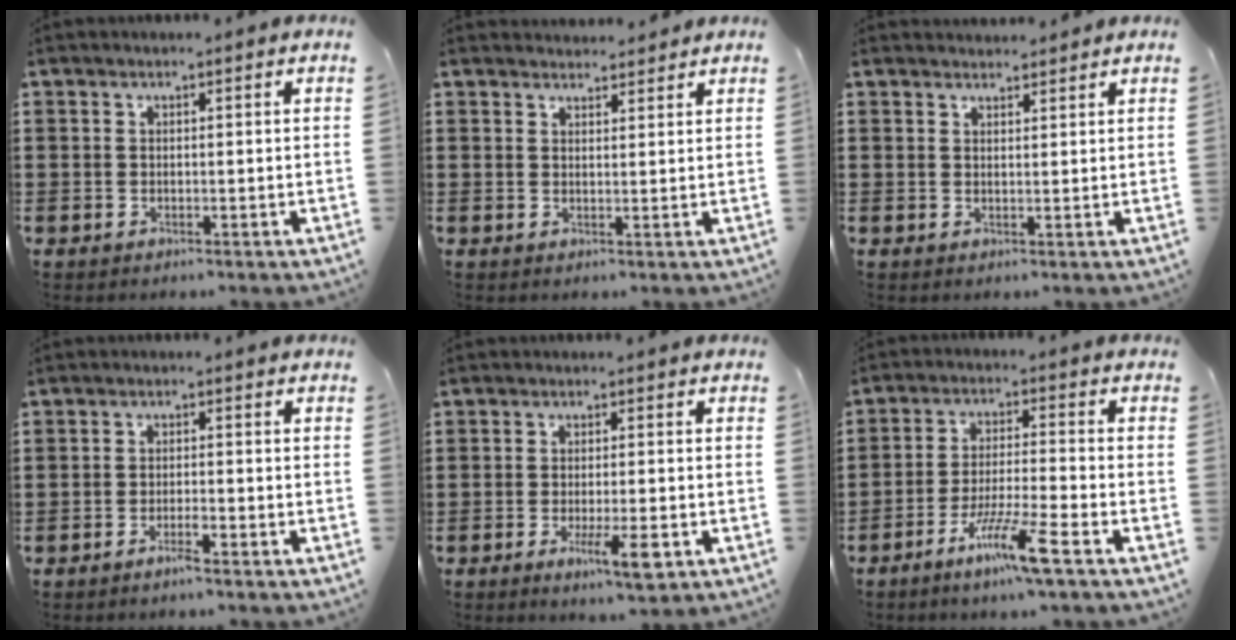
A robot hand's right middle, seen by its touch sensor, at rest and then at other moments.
{"total": 2.1, "force": [2.1, 0.4, -0.1], "torque": [0.004, -0.001, 0.039]}
{"total": 1.8, "force": [1.7, 0.4, 0.0], "torque": [0.003, -0.001, 0.032]}
{"total": 2.1, "force": [-1.5, 0.1, 1.4], "torque": [-0.024, -0.001, -0.028]}
{"total": 5.5, "force": [-2.4, 1.2, 4.8], "torque": [-0.086, -0.010, -0.040]}
{"total": 8.5, "force": [-5.7, 0.2, 6.4], "torque": [-0.119, -0.009, -0.103]}